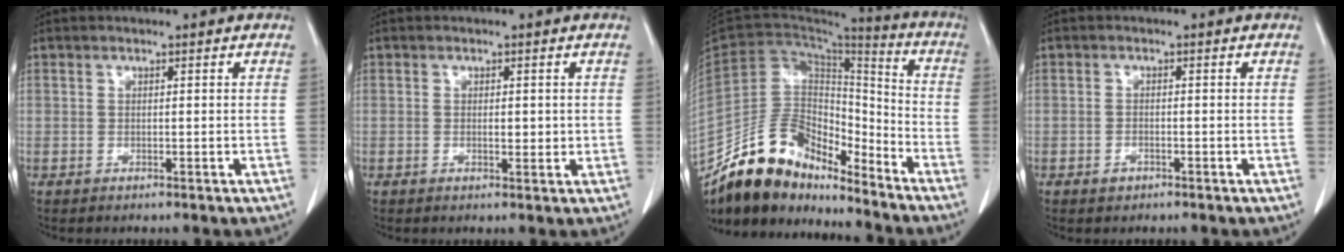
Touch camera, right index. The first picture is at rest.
{"total": 1.7, "force": [0.2, 0.8, 1.5], "torque": [-0.021, -0.002, 0.003]}
{"total": 15.5, "force": [-13.4, 6.0, 4.7], "torque": [-0.074, 0.053, -0.244]}
{"total": 1.2, "force": [-0.7, 0.8, 0.5], "torque": [-0.007, 0.002, -0.008]}